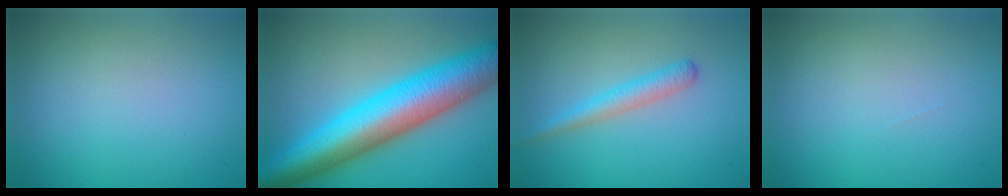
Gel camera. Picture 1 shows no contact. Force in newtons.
{"total": 11.8, "press": 11.8, "slide": 0.1}
{"total": 2.1, "press": 2.1, "slide": 0.0}
{"total": 0.0}